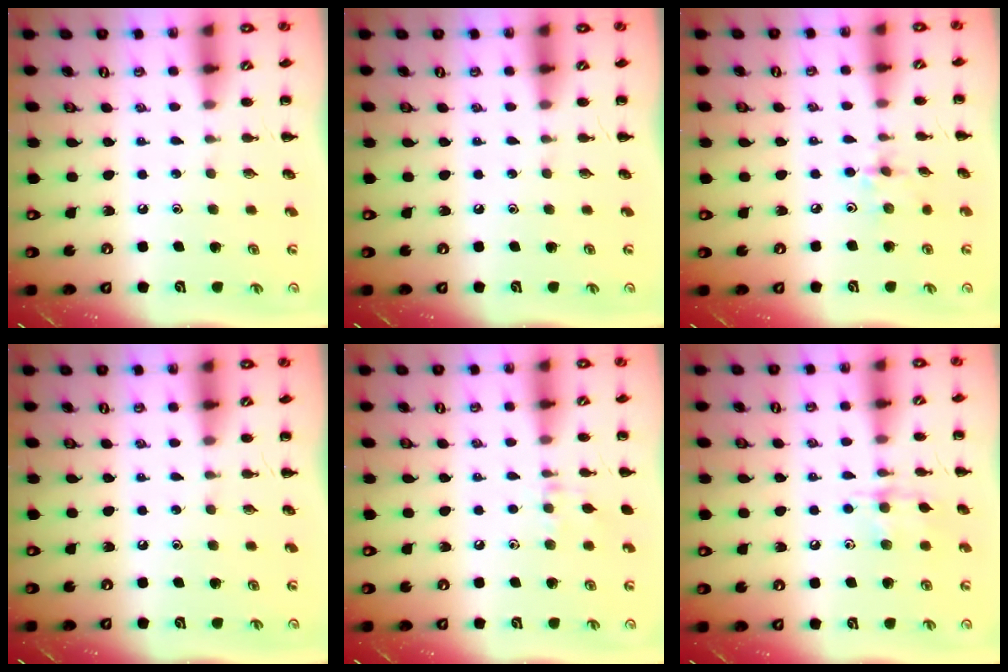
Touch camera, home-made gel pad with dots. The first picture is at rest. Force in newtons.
{"total": 0.0}
{"total": 2.4, "press": 2.4, "slide": 0.5}
{"total": 0.0}
{"total": 6.5, "press": 6.3, "slide": 1.6}
{"total": 9.0, "press": 9.0, "slide": 0.6}